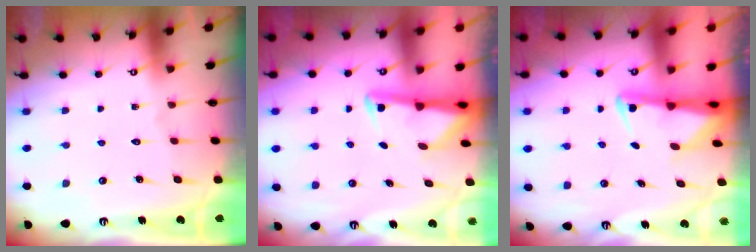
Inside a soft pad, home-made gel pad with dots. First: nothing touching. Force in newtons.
{"total": 3.0, "press": 2.9, "slide": 0.7}
{"total": 2.5, "press": 2.4, "slide": 0.5}